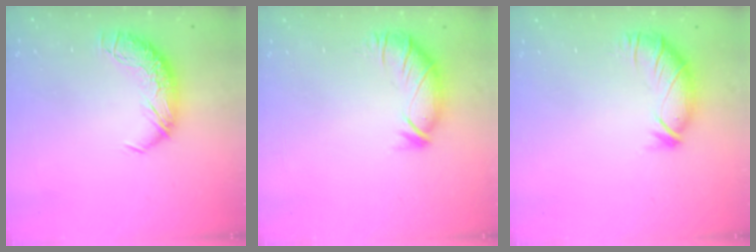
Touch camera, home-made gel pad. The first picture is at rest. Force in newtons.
{"total": 2.9, "press": 2.3, "slide": 1.7}
{"total": 3.0, "press": 2.5, "slide": 1.6}